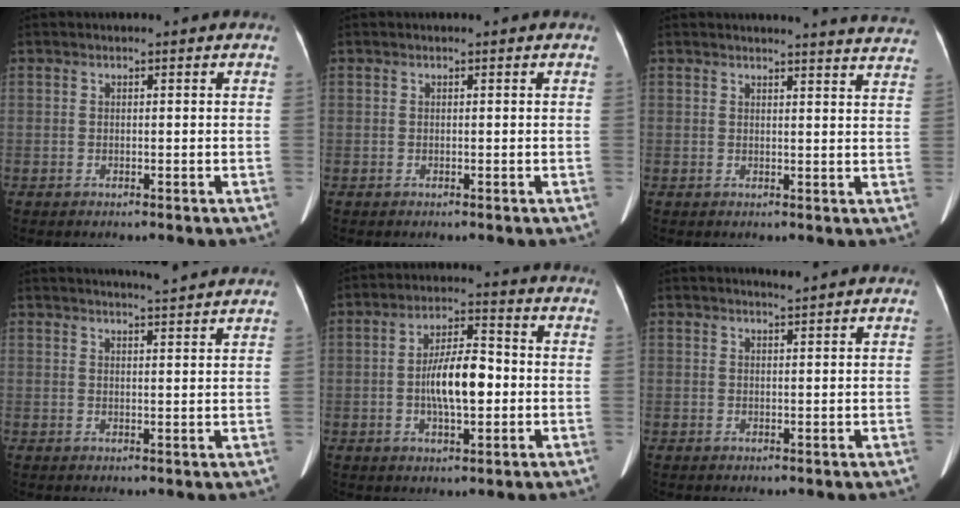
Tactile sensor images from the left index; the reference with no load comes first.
{"total": 0.0}
{"total": 13.0, "force": [12.7, 0.3, 2.5], "torque": [-0.012, -0.064, 0.113]}
{"total": 6.2, "force": [5.8, -0.6, 2.1], "torque": [-0.034, 0.008, 0.071]}
{"total": 8.9, "force": [-1.2, 2.9, 8.3], "torque": [-0.158, 0.010, -0.019]}
{"total": 1.2, "force": [1.0, -0.5, 0.1], "torque": [-0.012, -0.006, 0.023]}